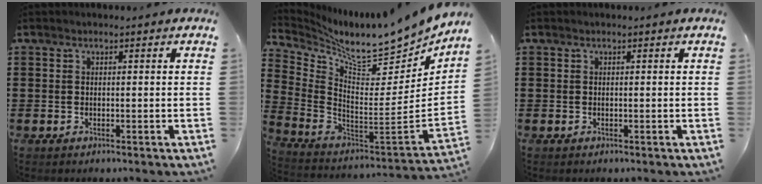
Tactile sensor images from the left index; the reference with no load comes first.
{"total": 8.5, "force": [7.4, 0.8, 4.0], "torque": [-0.101, -0.075, 0.118]}
{"total": 0.0}